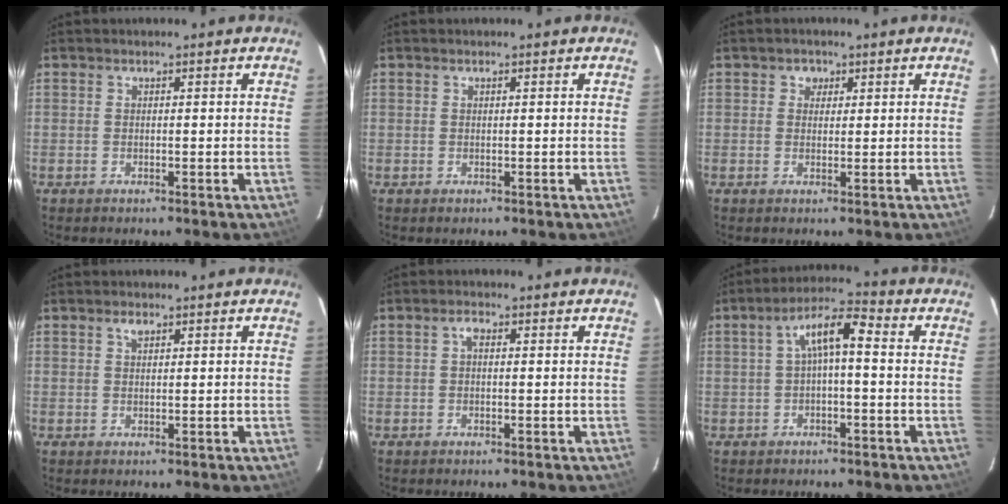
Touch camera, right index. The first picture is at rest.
{"total": 0.0}
{"total": 2.0, "force": [0.7, 1.9, 0.3], "torque": [-0.001, 0.007, 0.009]}
{"total": 1.2, "force": [0.7, 0.6, 0.7], "torque": [-0.014, 0.004, 0.013]}
{"total": 1.4, "force": [0.2, 0.7, 1.1], "torque": [-0.022, 0.008, 0.001]}
{"total": 6.6, "force": [0.1, 2.0, 6.3], "torque": [-0.122, 0.023, 0.003]}